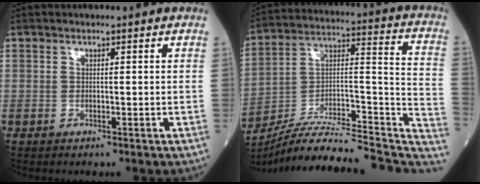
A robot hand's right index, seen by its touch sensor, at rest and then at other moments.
{"total": 23.2, "force": [-20.4, 2.8, 10.6], "torque": [-0.127, 0.042, -0.315]}